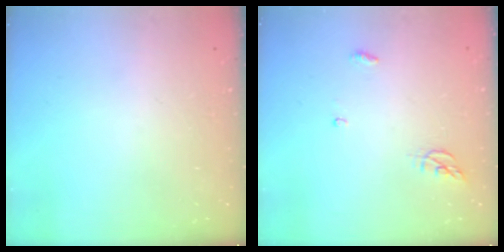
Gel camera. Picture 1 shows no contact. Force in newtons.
{"total": 4.0, "press": 3.9, "slide": 0.4}